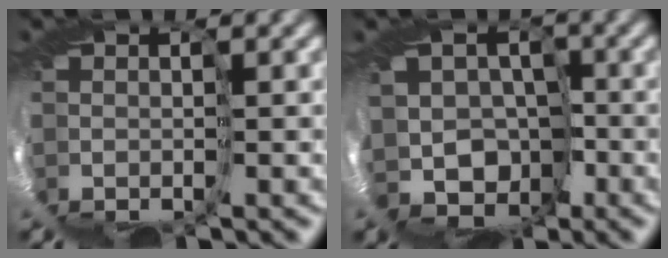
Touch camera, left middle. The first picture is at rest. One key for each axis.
{"total": 5.0, "fx": -1.5, "fy": 4.7, "fz": 1.0, "tx": -0.007, "ty": 0.005, "tz": -0.058}